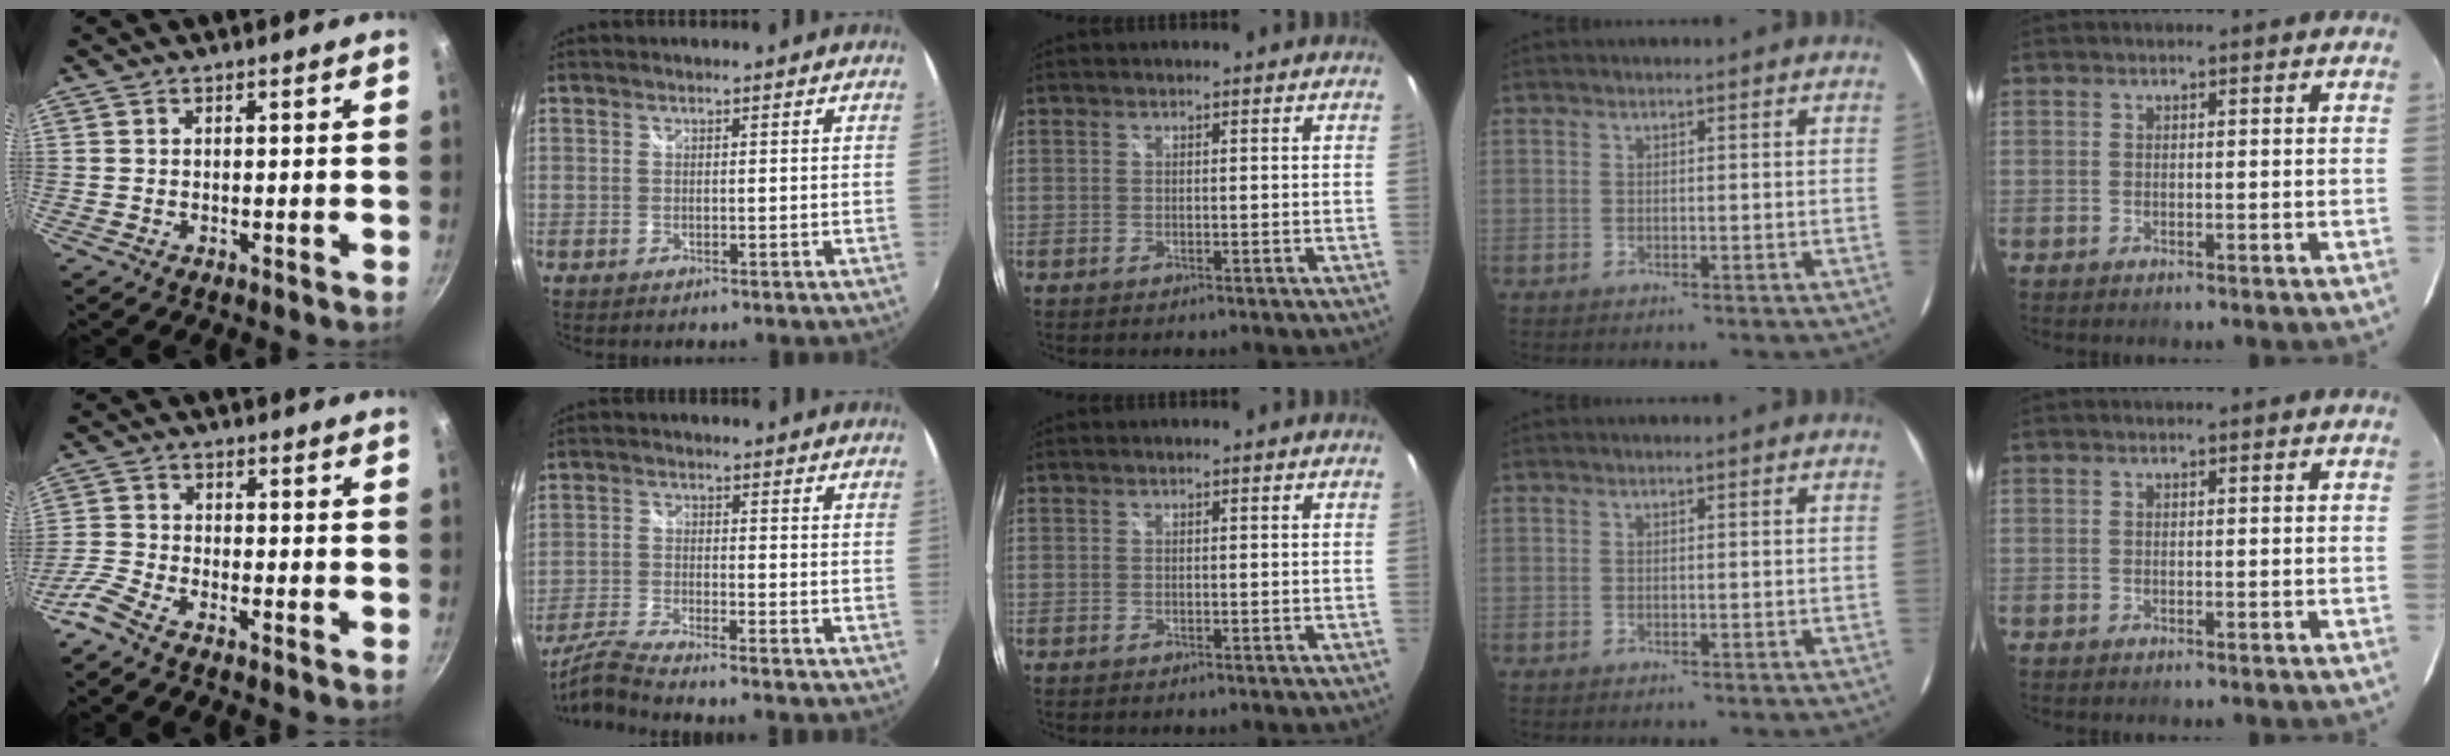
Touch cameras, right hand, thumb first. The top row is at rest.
{"thumb": {"total": 4.6, "force": [-3.9, 1.2, 2.2], "torque": [-0.062, 0.028, -0.093]}, "index": {"total": 9.5, "force": [-8.4, -0.1, 4.5], "torque": [-0.113, -0.026, -0.159]}}